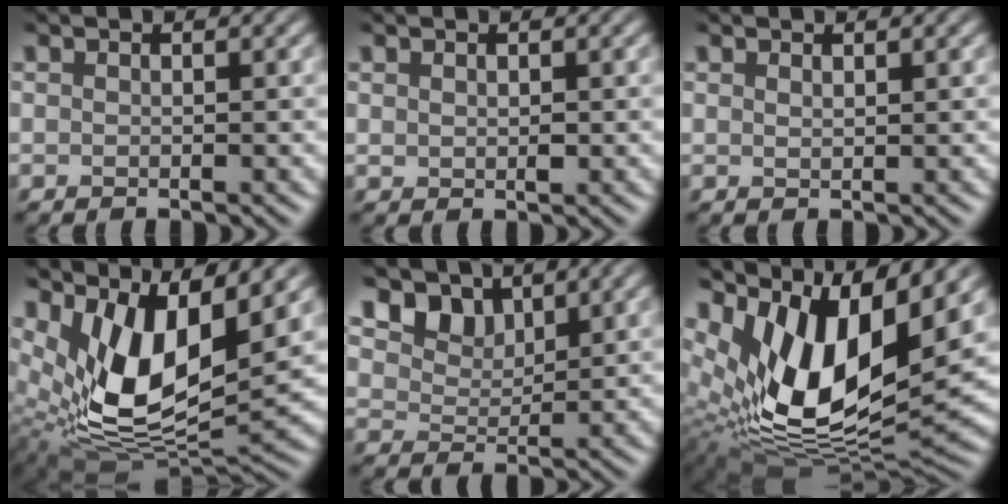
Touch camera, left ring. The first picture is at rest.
{"total": 0.7, "force": [0.4, 0.4, 0.4], "torque": [-0.008, -0.002, 0.007]}
{"total": 0.6, "force": [0.6, -0.1, 0.2], "torque": [0.001, -0.001, 0.006]}
{"total": 10.9, "force": [3.0, 5.3, 9.0], "torque": [-0.172, -0.013, 0.055]}
{"total": 4.7, "force": [2.9, 2.7, 2.4], "torque": [-0.051, -0.007, 0.043]}
{"total": 14.3, "force": [3.7, 6.6, 12.1], "torque": [-0.228, -0.001, 0.056]}